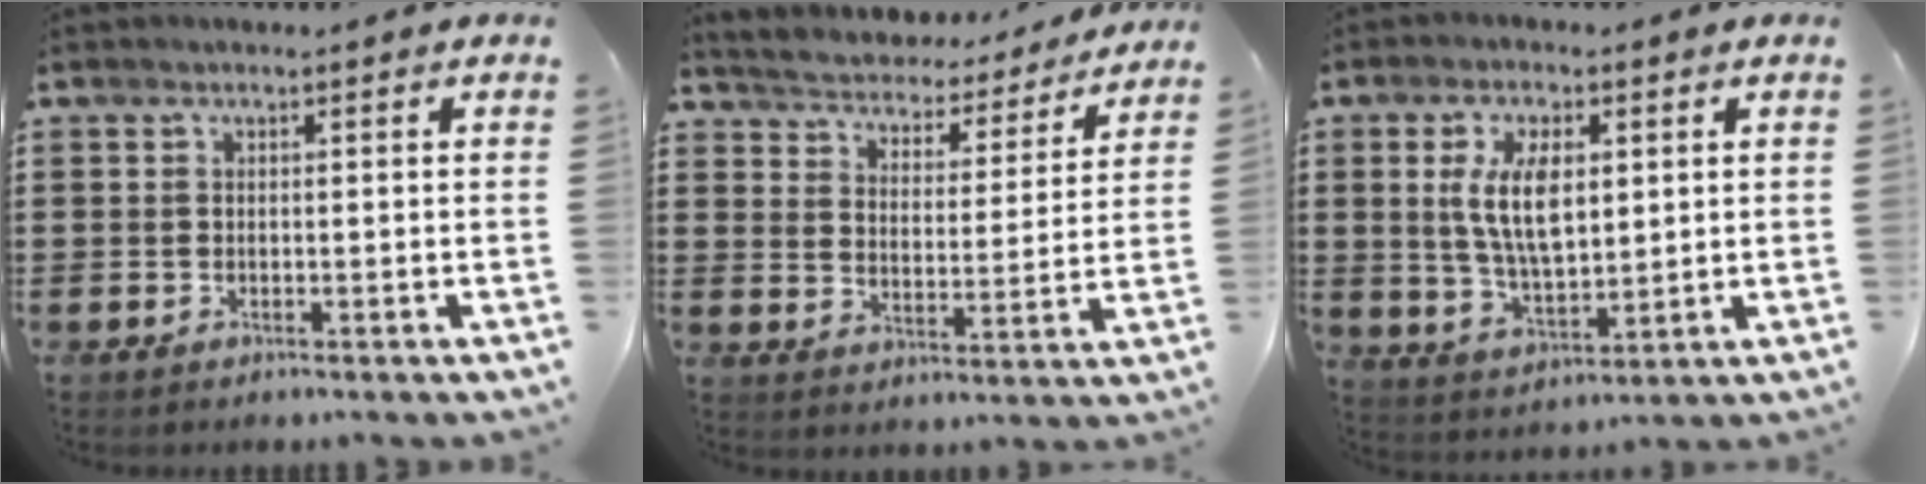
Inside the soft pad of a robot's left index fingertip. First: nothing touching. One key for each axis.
{"total": 3.7, "fx": 3.7, "fy": 0.0, "fz": -0.2, "tx": -0.022, "ty": -0.037, "tz": 0.054}
{"total": 9.3, "fx": 2.5, "fy": 4.4, "fz": 7.8, "tx": -0.162, "ty": 0.005, "tz": 0.041}